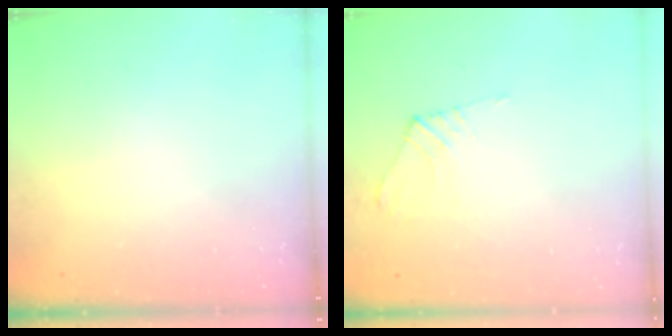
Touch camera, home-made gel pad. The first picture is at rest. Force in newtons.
{"total": 3.0, "press": 3.0, "slide": 0.4}